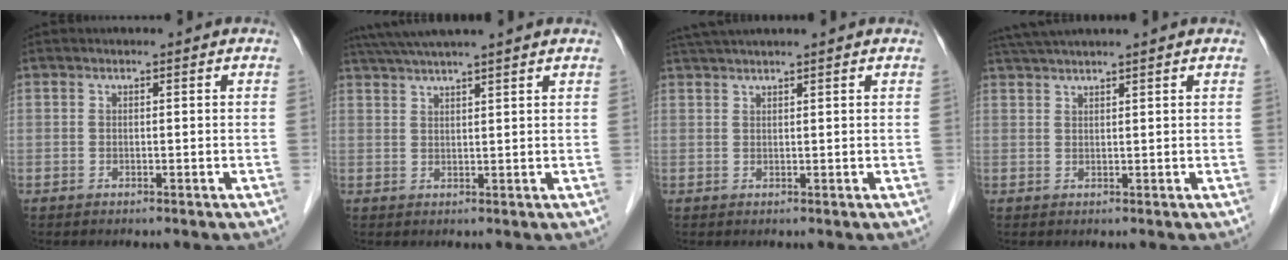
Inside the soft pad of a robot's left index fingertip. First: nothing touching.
{"total": 9.0, "force": [7.7, -0.9, 4.6], "torque": [-0.080, 0.040, 0.111]}
{"total": 5.7, "force": [4.9, -0.8, 2.7], "torque": [-0.040, 0.041, 0.079]}
{"total": 6.6, "force": [5.7, -0.9, 3.2], "torque": [-0.051, 0.042, 0.090]}